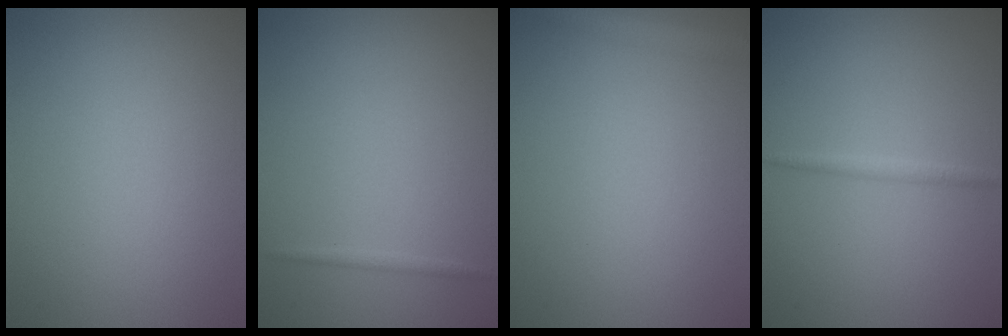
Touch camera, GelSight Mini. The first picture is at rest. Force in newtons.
{"total": 0.6, "press": 0.6, "slide": 0.0}
{"total": 1.9, "press": 1.9, "slide": 0.1}
{"total": 1.0, "press": 1.0, "slide": 0.0}